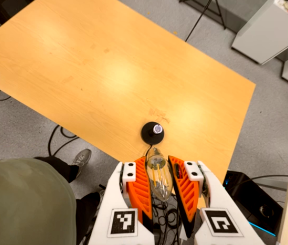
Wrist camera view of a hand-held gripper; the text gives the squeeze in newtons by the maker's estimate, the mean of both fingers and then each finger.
{"total": 22.8, "left": 25.3, "right": 20.4}